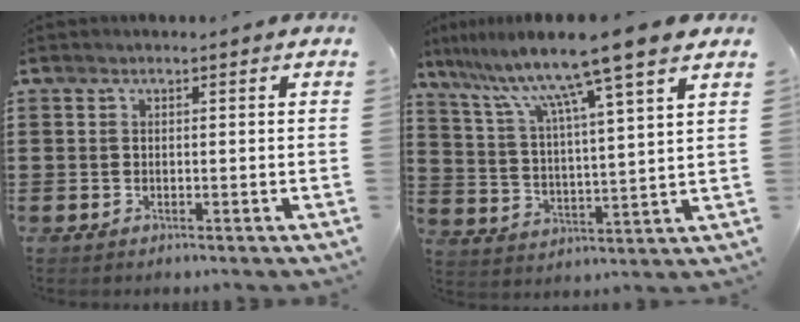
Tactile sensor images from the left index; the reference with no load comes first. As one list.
[{"total": 11.3, "force": [8.9, -0.9, 6.9], "torque": [-0.166, -0.049, 0.141]}]